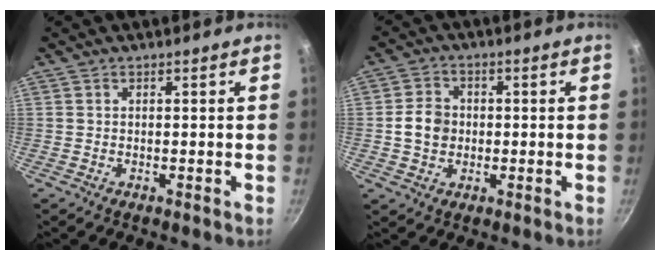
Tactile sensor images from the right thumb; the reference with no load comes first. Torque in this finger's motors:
{"motor_torque": [1.38, 1.55, 0.90, -0.72, 0.09]}